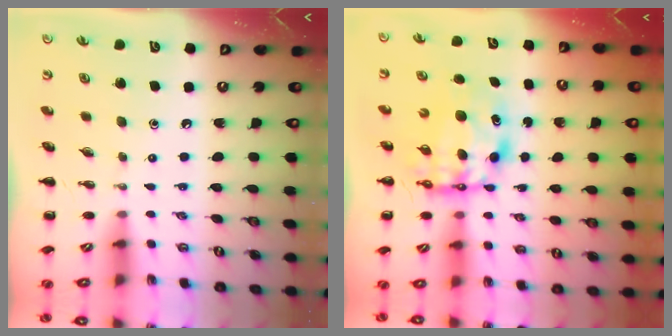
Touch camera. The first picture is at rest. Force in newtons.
{"total": 7.4, "press": 7.2, "slide": 1.8}